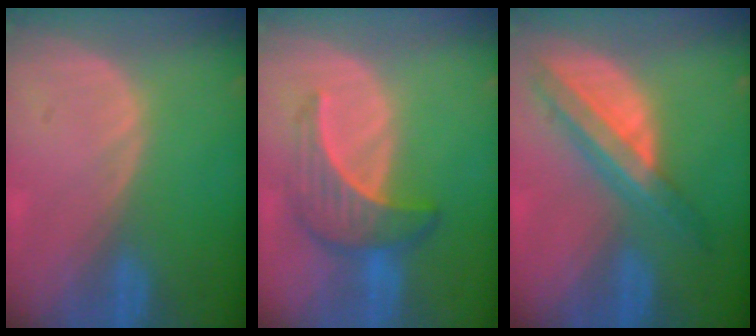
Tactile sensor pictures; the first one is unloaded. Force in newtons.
{"total": 6.7, "press": 6.4, "slide": 2.0}
{"total": 8.1, "press": 6.8, "slide": 4.3}